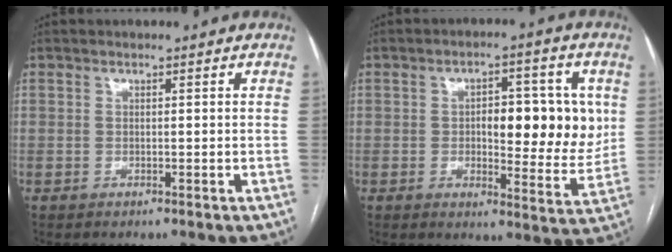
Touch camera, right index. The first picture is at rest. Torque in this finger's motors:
{"motor_torque": [0.49, -0.14, 0.41, 0.07]}